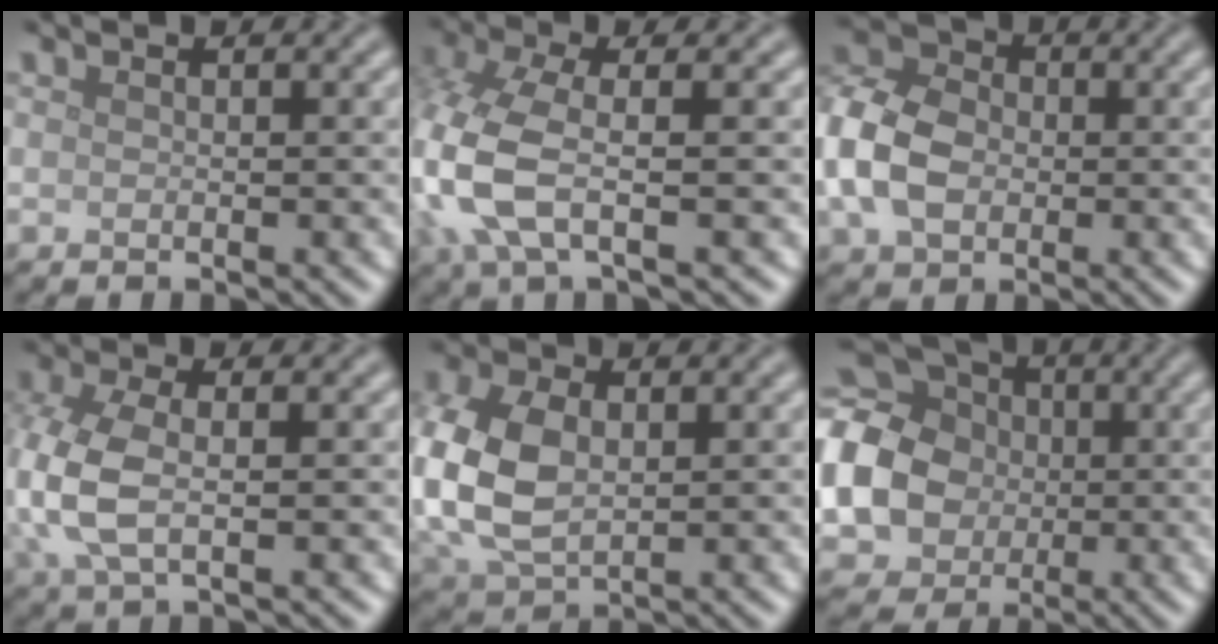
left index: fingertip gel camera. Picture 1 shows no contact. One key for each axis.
{"total": 6.3, "fx": -1.5, "fy": 2.6, "fz": 5.6, "tx": -0.155, "ty": -0.003, "tz": -0.037}
{"total": 8.0, "fx": -0.9, "fy": 6.0, "fz": 5.2, "tx": -0.130, "ty": 0.010, "tz": -0.034}
{"total": 5.4, "fx": -0.2, "fy": 2.8, "fz": 4.6, "tx": -0.124, "ty": 0.000, "tz": -0.007}
{"total": 7.7, "fx": 0.0, "fy": 5.1, "fz": 5.7, "tx": -0.152, "ty": 0.000, "tz": 0.001}
{"total": 16.8, "fx": 0.0, "fy": 15.0, "fz": 7.6, "tx": -0.206, "ty": 0.008, "tz": -0.044}